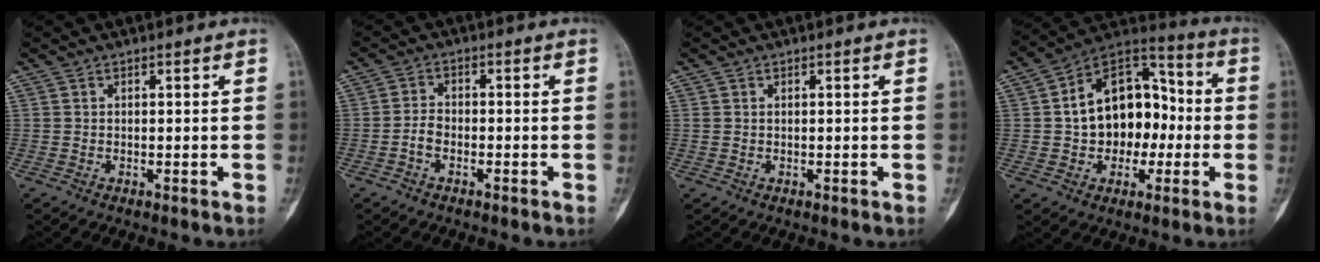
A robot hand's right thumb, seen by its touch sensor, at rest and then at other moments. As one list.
[{"total": 2.9, "force": [-1.4, 1.7, 1.8], "torque": [-0.032, 0.014, -0.032]}, {"total": 0.5, "force": [0.2, 0.3, 0.3], "torque": [-0.009, 0.007, 0.006]}, {"total": 18.0, "force": [-0.6, 12.4, 13.0], "torque": [-0.157, 0.042, -0.013]}]